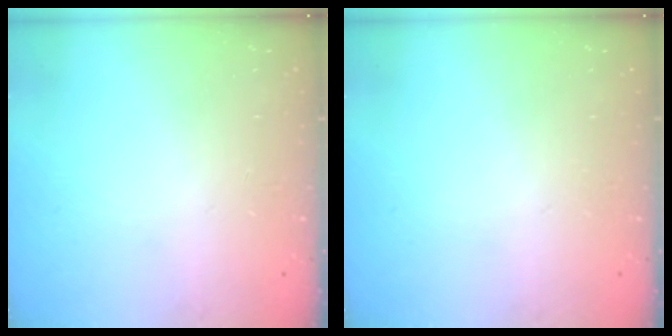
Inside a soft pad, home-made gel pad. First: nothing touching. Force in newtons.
{"total": 0.0}